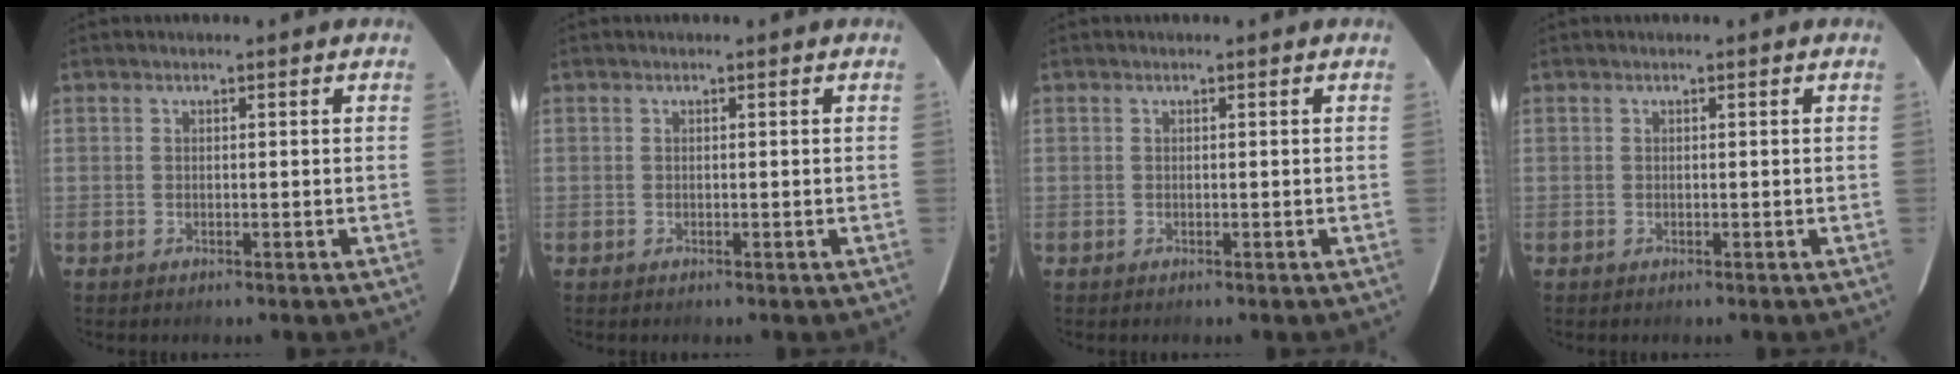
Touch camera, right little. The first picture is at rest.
{"total": 0.0}
{"total": 0.0}
{"total": 0.0}